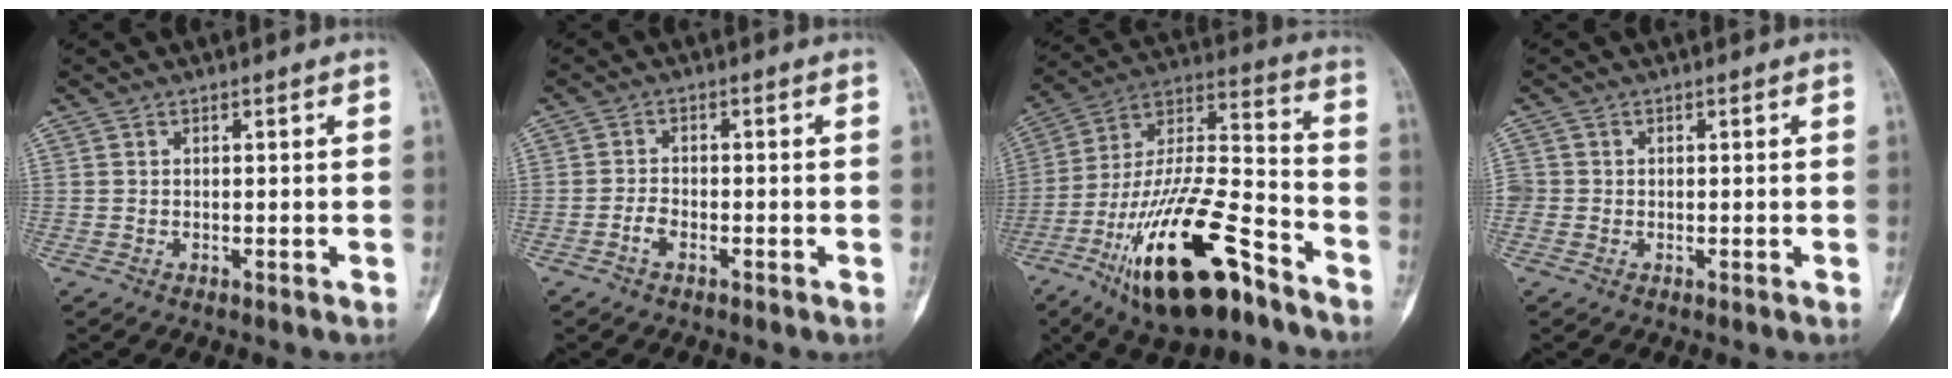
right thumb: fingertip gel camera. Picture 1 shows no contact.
{"total": 2.3, "force": [-1.3, 1.3, 1.5], "torque": [-0.028, 0.010, -0.027]}
{"total": 25.8, "force": [-14.3, 9.1, 19.5], "torque": [-0.361, 0.073, -0.246]}
{"total": 2.0, "force": [0.0, 1.9, 0.5], "torque": [0.001, 0.004, 0.000]}